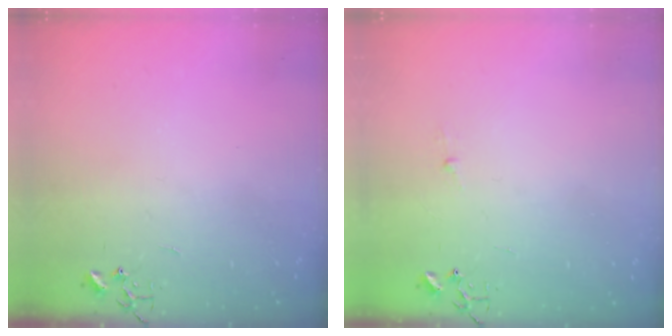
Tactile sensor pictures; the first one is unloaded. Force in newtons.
{"total": 2.6, "press": 2.5, "slide": 0.4}